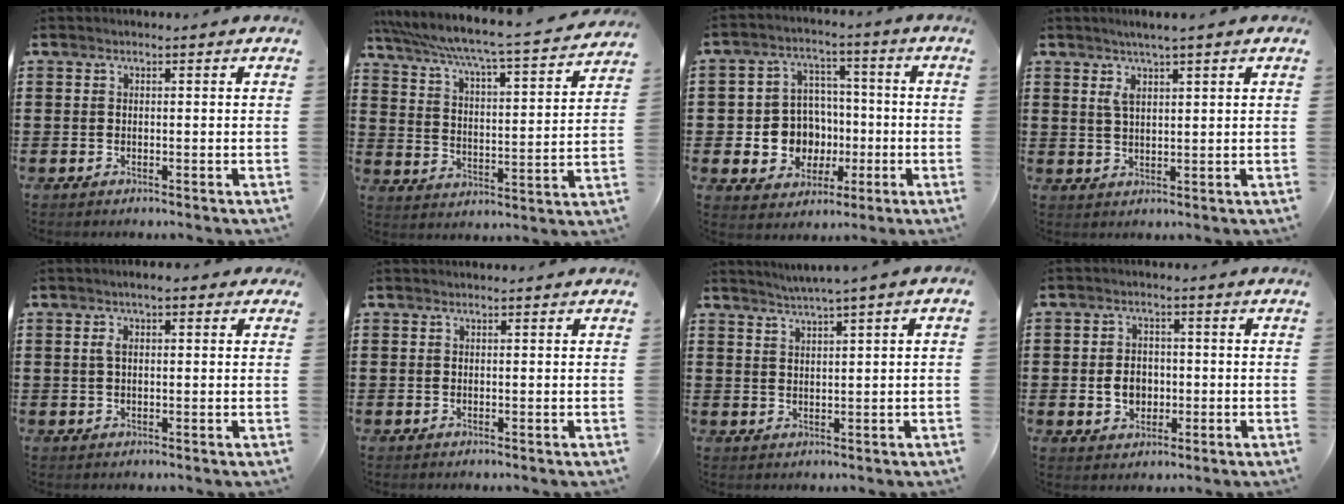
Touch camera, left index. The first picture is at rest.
{"total": 4.8, "force": [4.4, -0.5, 2.0], "torque": [-0.064, -0.044, 0.061]}
{"total": 8.1, "force": [-1.1, 7.6, 2.3], "torque": [-0.075, 0.020, -0.010]}
{"total": 3.1, "force": [1.7, 0.5, 2.5], "torque": [-0.052, 0.004, 0.029]}
{"total": 3.0, "force": [0.7, 1.1, 2.7], "torque": [-0.055, 0.008, 0.010]}
{"total": 0.0}
{"total": 1.6, "force": [1.1, -0.5, 1.1], "torque": [-0.021, -0.003, 0.020]}
{"total": 4.4, "force": [-0.7, 3.6, 2.4], "torque": [-0.047, 0.005, -0.017]}